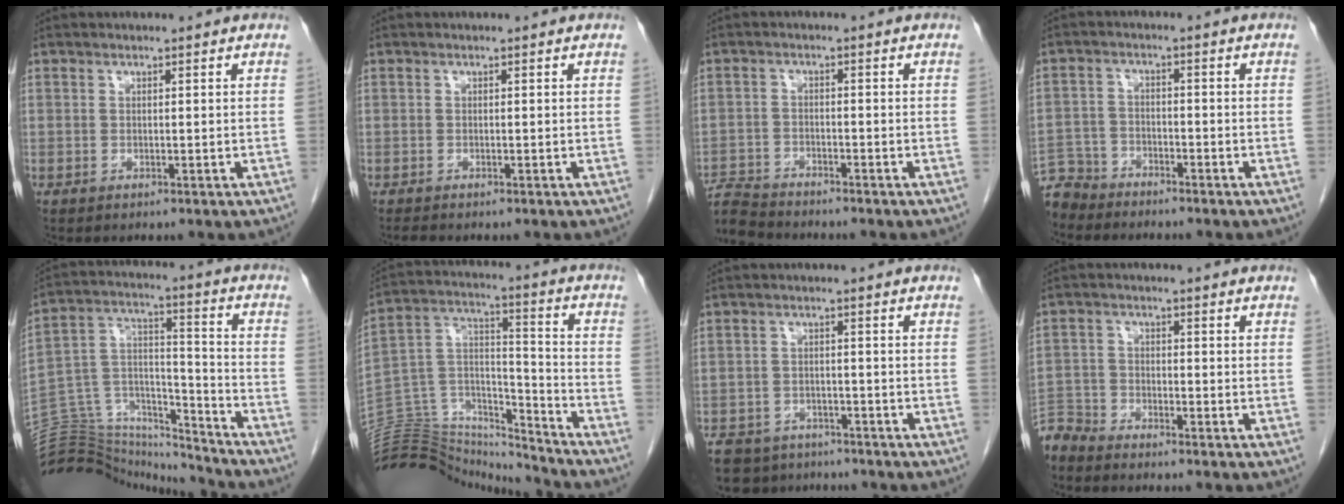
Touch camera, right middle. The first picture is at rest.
{"total": 0.6, "force": [-0.6, 0.0, 0.1], "torque": [-0.005, -0.002, -0.011]}
{"total": 6.1, "force": [-6.1, 0.2, 0.1], "torque": [-0.002, -0.004, -0.114]}
{"total": 6.2, "force": [-5.9, 2.0, -0.5], "torque": [0.013, -0.003, -0.117]}
{"total": 22.3, "force": [-21.5, 4.4, 4.0], "torque": [-0.103, 0.044, -0.345]}
{"total": 21.1, "force": [-20.4, 4.3, 2.9], "torque": [-0.073, 0.059, -0.330]}
{"total": 10.6, "force": [-8.9, 5.3, 2.4], "torque": [-0.051, 0.000, -0.121]}
{"total": 5.5, "force": [-5.4, 0.8, 0.2], "torque": [0.004, -0.010, -0.107]}